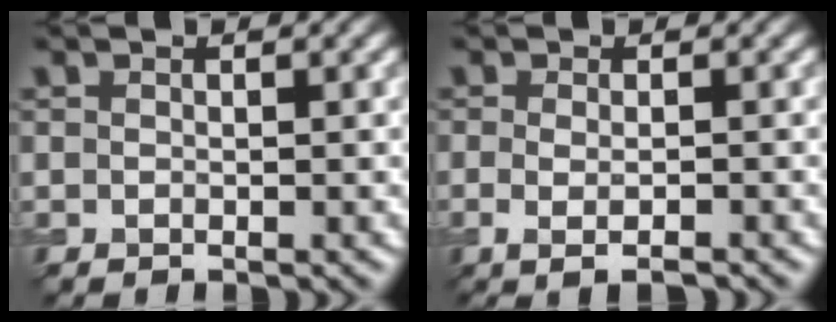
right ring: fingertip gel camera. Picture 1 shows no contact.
{"total": 2.4, "force": [-0.8, 0.7, 2.2], "torque": [-0.037, -0.009, -0.012]}